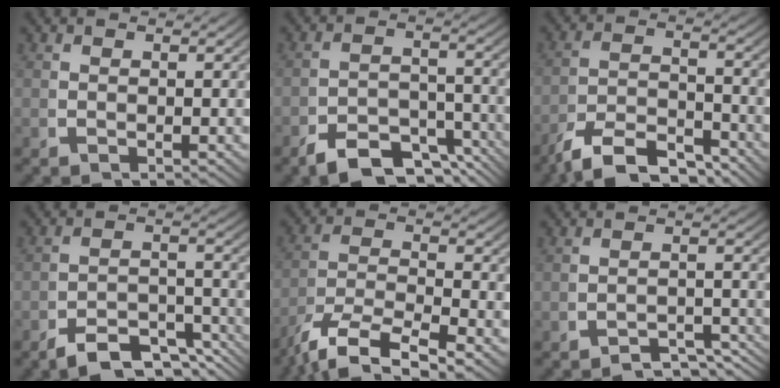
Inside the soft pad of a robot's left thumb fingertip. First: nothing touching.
{"total": 7.4, "force": [-5.6, 3.6, 3.2], "torque": [-0.048, -0.030, -0.088]}
{"total": 8.3, "force": [-6.9, 3.2, 3.3], "torque": [-0.057, -0.027, -0.108]}
{"total": 6.9, "force": [-5.4, 2.9, 3.1], "torque": [-0.045, -0.024, -0.086]}
{"total": 8.6, "force": [-4.3, 4.9, 5.6], "torque": [-0.123, -0.035, -0.055]}
{"total": 4.3, "force": [-3.7, 1.3, 1.8], "torque": [-0.018, -0.013, -0.058]}